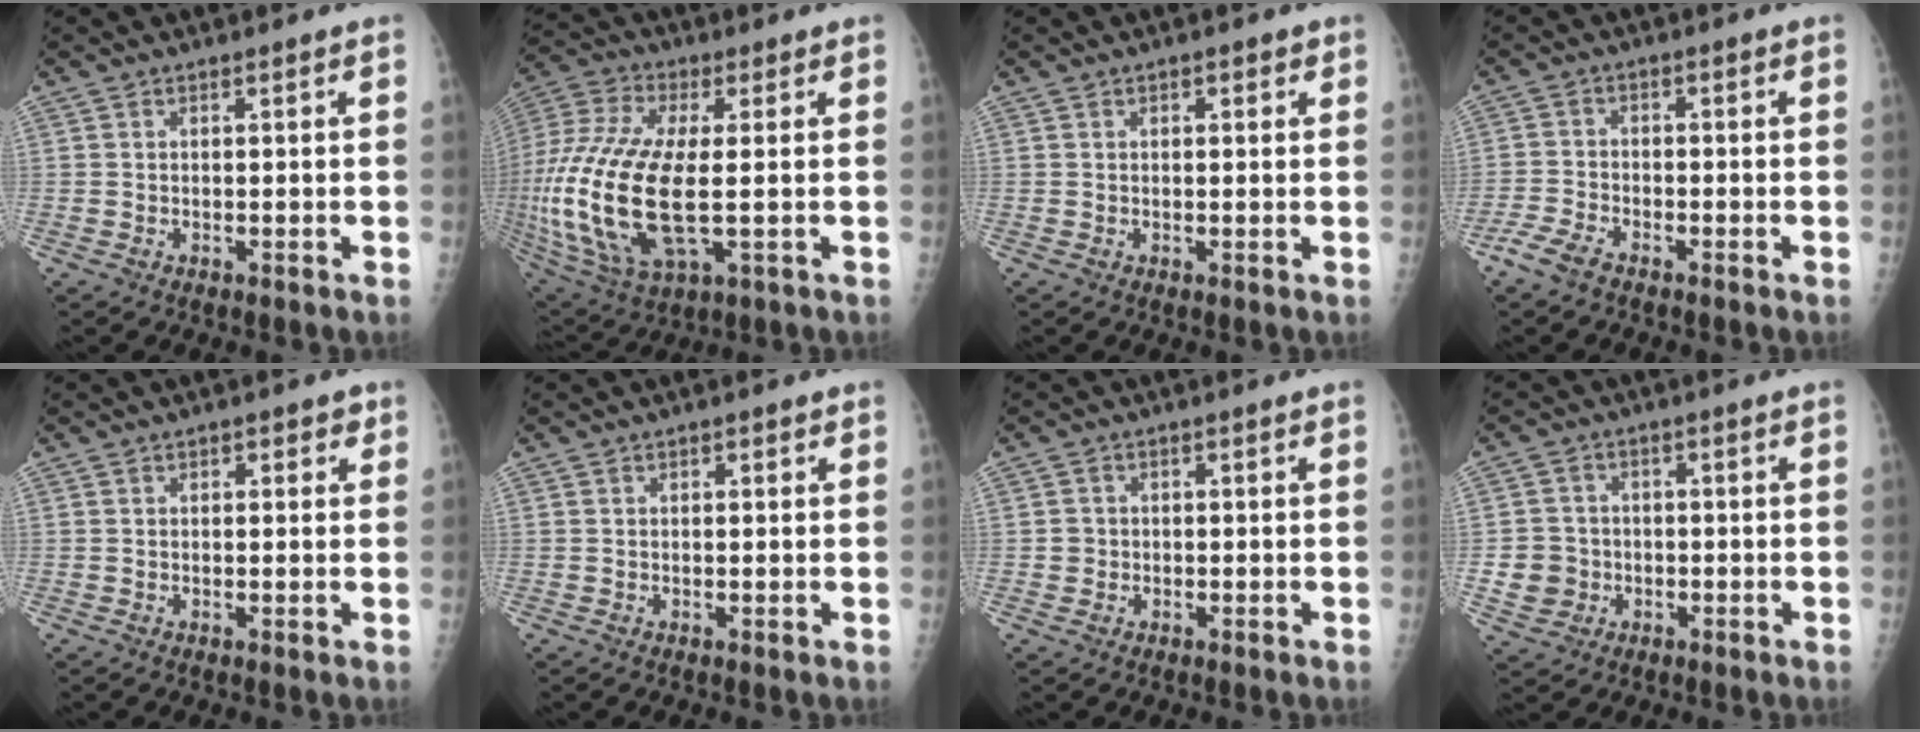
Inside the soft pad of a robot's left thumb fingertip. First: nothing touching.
{"total": 22.4, "force": [-1.6, 9.3, 20.4], "torque": [-0.475, -0.014, -0.020]}
{"total": 1.9, "force": [1.0, 1.0, 1.2], "torque": [-0.009, -0.001, 0.010]}
{"total": 4.4, "force": [-3.6, 1.6, 2.0], "torque": [-0.055, 0.007, -0.073]}
{"total": 2.8, "force": [1.3, 1.6, 1.8], "torque": [-0.005, -0.001, 0.014]}
{"total": 1.4, "force": [0.7, 0.7, 1.0], "torque": [-0.008, 0.001, 0.007]}
{"total": 1.7, "force": [-0.4, 1.7, 0.0], "torque": [0.007, 0.005, -0.006]}
{"total": 5.6, "force": [-1.4, 5.3, 1.1], "torque": [-0.003, 0.008, -0.022]}